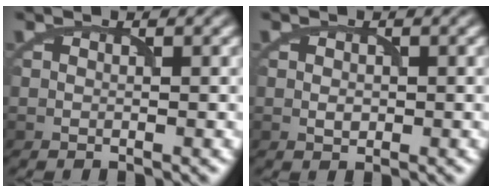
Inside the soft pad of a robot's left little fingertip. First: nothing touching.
{"total": 1.0, "force": [-0.1, 0.8, 0.6], "torque": [-0.011, -0.002, -0.001]}